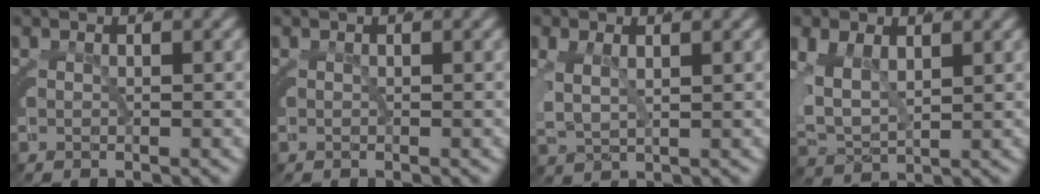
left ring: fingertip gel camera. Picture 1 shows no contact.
{"total": 0.0}
{"total": 3.8, "force": [0.5, 2.9, 2.4], "torque": [-0.073, -0.008, 0.017]}
{"total": 7.3, "force": [0.4, 5.9, 4.3], "torque": [-0.120, -0.015, 0.011]}